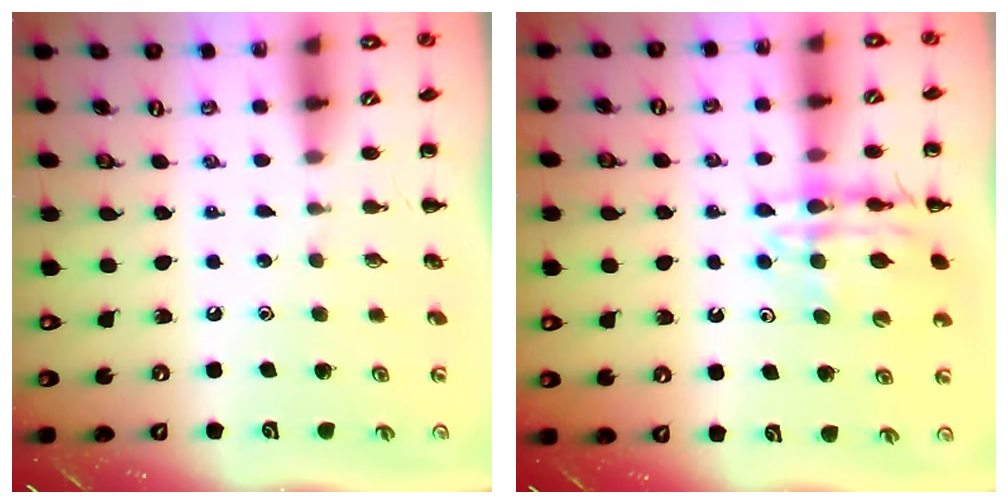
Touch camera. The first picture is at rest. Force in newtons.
{"total": 13.0, "press": 12.6, "slide": 3.1}